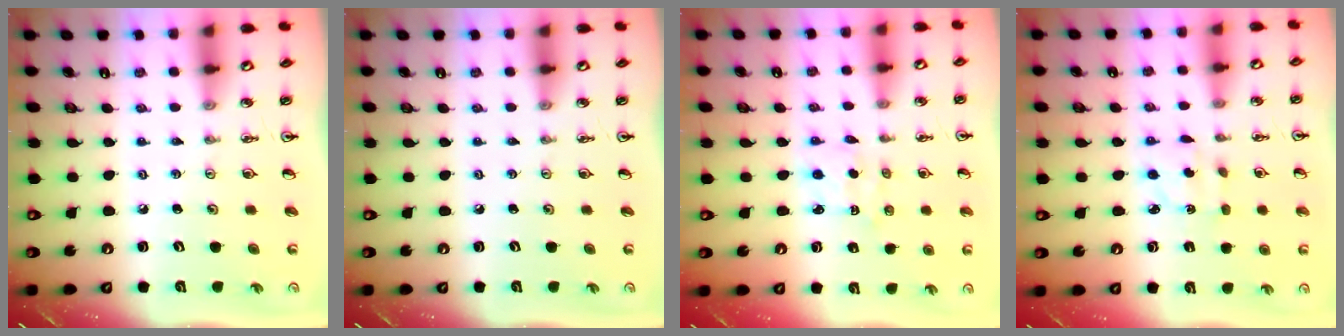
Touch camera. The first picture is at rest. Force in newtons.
{"total": 0.0}
{"total": 1.8, "press": 1.6, "slide": 0.6}
{"total": 2.4, "press": 2.3, "slide": 0.5}